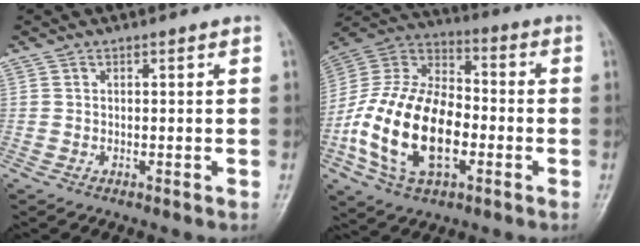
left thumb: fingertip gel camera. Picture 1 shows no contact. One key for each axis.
{"total": 20.5, "fx": -5.1, "fy": 11.7, "fz": 16.0, "tx": -0.303, "ty": 0.022, "tz": -0.095}